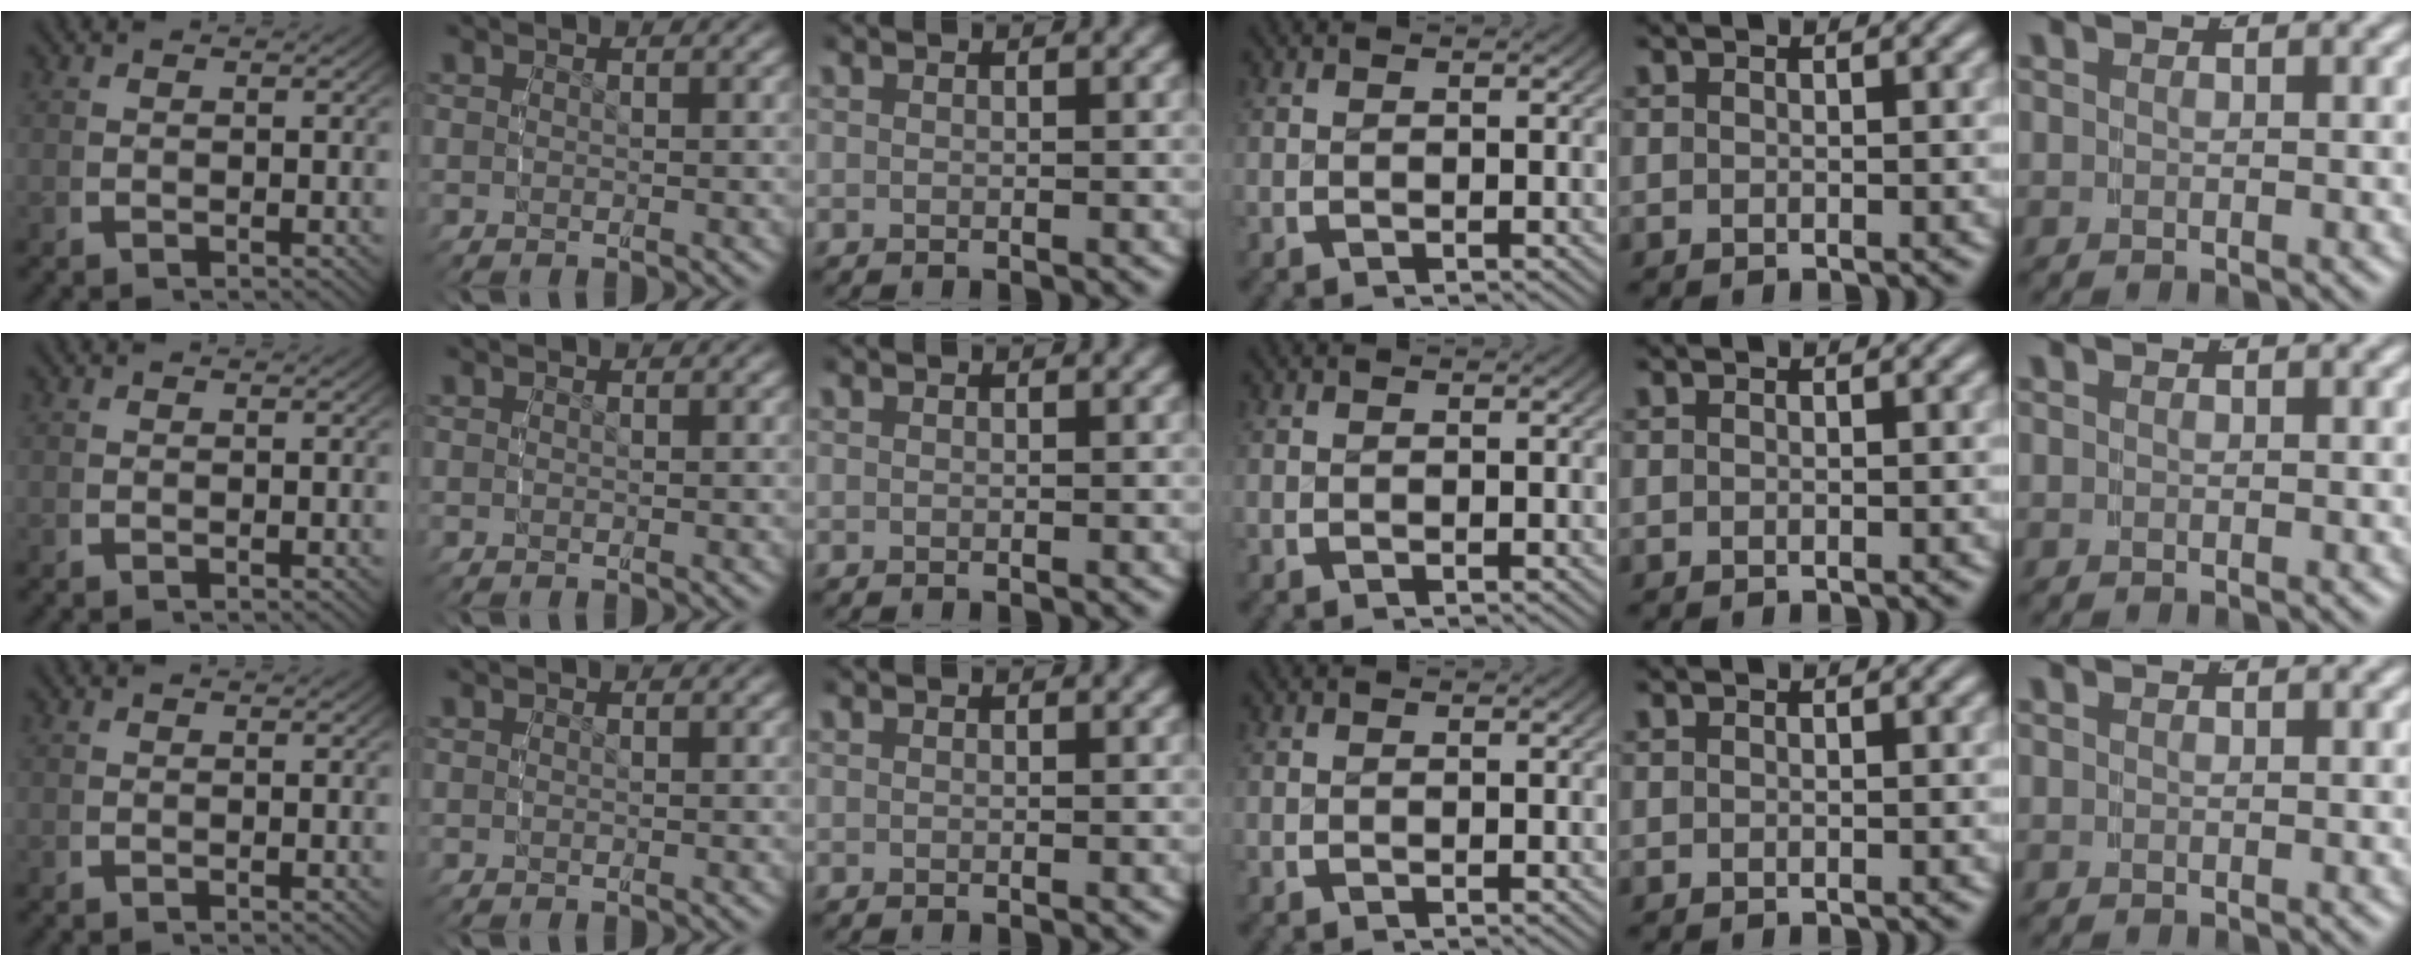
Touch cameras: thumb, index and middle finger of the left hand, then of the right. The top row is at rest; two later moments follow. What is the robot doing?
{"motion": "reach", "object": "coat"}